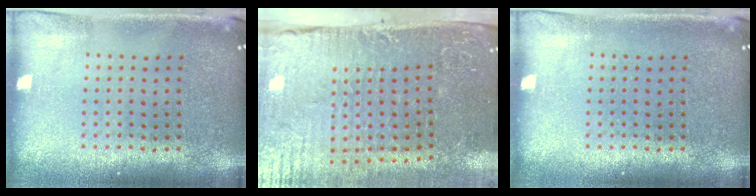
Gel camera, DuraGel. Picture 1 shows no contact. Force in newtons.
{"total": 4.7, "press": 4.2, "slide": 2.3}
{"total": 0.0}